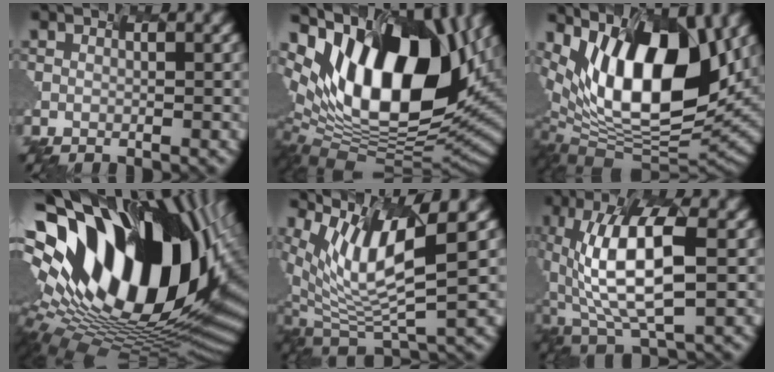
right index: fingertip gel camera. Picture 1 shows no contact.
{"total": 15.6, "force": [4.7, 8.8, 12.0], "torque": [-0.210, 0.004, 0.078]}
{"total": 14.1, "force": [4.8, 6.6, 11.5], "torque": [-0.200, 0.009, 0.074]}
{"total": 20.2, "force": [4.3, 12.0, 15.7], "torque": [-0.288, -0.012, 0.085]}
{"total": 7.9, "force": [3.3, 1.7, 7.0], "torque": [-0.150, -0.001, 0.073]}
{"total": 9.8, "force": [-0.5, 3.7, 9.0], "torque": [-0.173, 0.002, -0.005]}